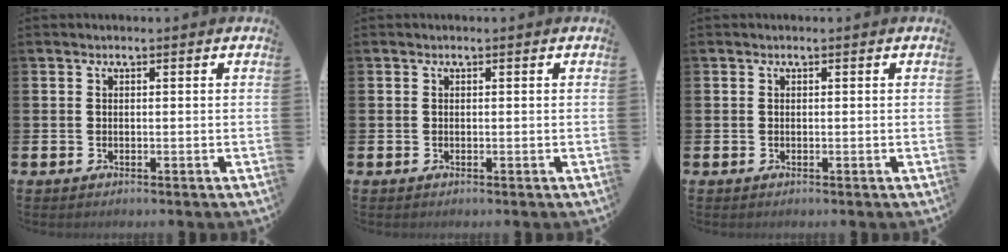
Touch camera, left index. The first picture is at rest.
{"total": 0.0}
{"total": 0.0}